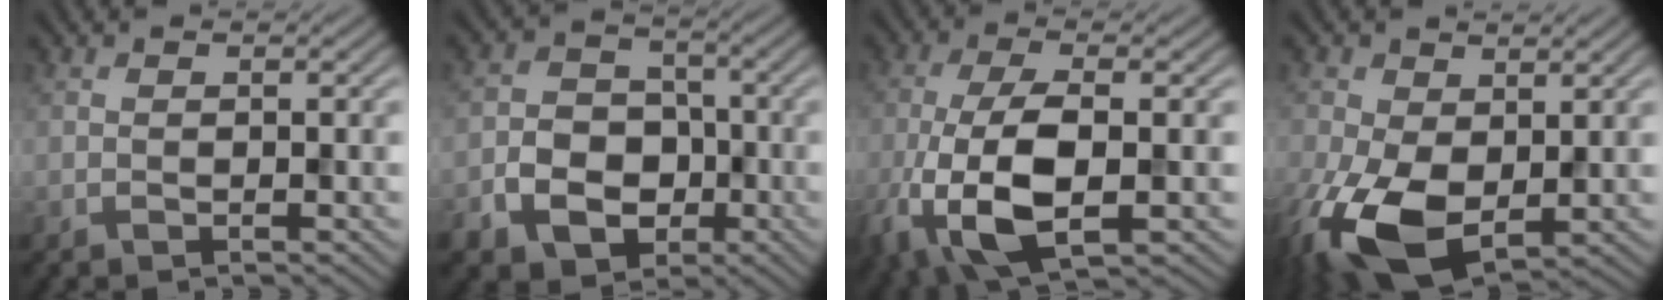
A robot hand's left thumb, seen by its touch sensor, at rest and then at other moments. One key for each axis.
{"total": 8.9, "fx": -4.0, "fy": 7.0, "fz": 3.9, "tx": -0.073, "ty": -0.025, "tz": -0.086}
{"total": 11.6, "fx": -3.3, "fy": 5.1, "fz": 10.0, "tx": -0.228, "ty": -0.017, "tz": -0.064}
{"total": 12.2, "fx": -2.3, "fy": 7.6, "fz": 9.3, "tx": -0.244, "ty": -0.029, "tz": -0.036}